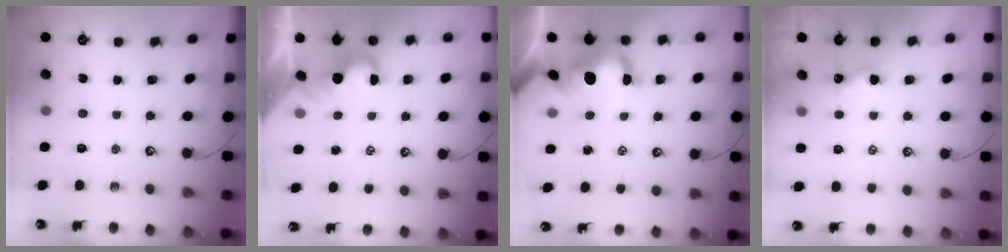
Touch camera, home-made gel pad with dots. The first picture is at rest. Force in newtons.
{"total": 1.8, "press": 1.6, "slide": 0.8}
{"total": 7.8, "press": 7.7, "slide": 1.4}
{"total": 3.4, "press": 3.4, "slide": 0.2}